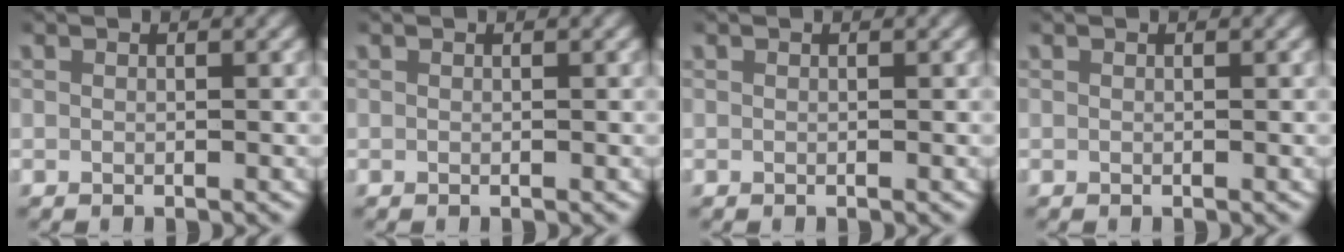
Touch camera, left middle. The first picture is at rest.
{"total": 0.0}
{"total": 0.0}
{"total": 0.0}